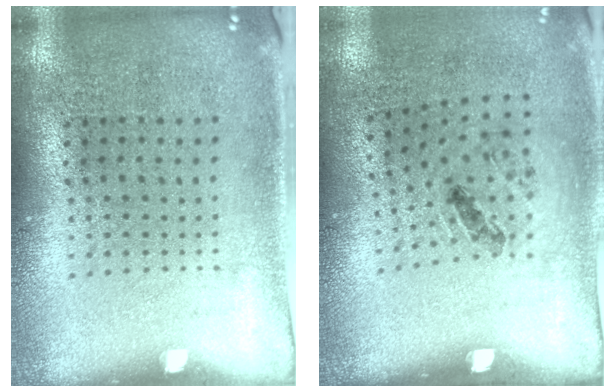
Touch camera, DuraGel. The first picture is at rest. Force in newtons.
{"total": 1.4, "press": 0.8, "slide": 1.2}